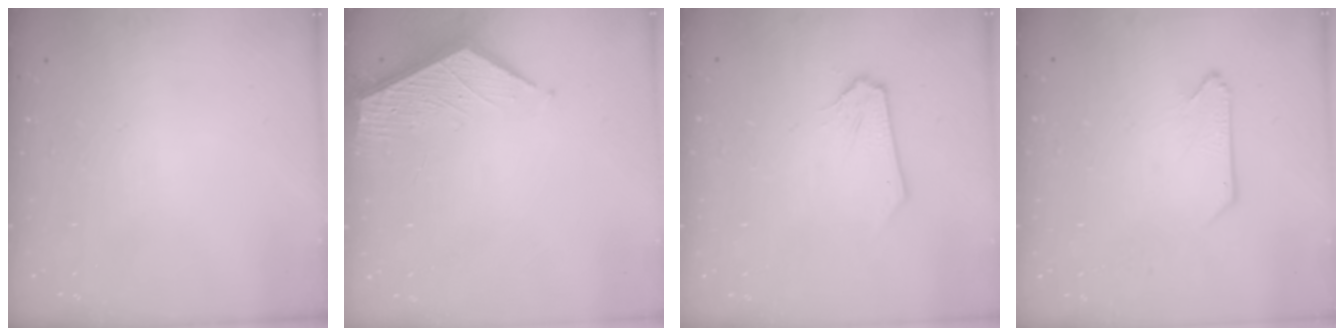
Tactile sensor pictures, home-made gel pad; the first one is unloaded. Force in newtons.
{"total": 3.4, "press": 3.4, "slide": 0.4}
{"total": 0.0}
{"total": 0.0}